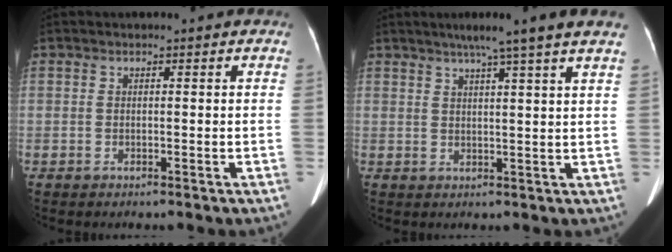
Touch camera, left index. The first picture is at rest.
{"total": 8.1, "force": [6.0, -1.4, 5.2], "torque": [-0.073, 0.012, 0.073]}